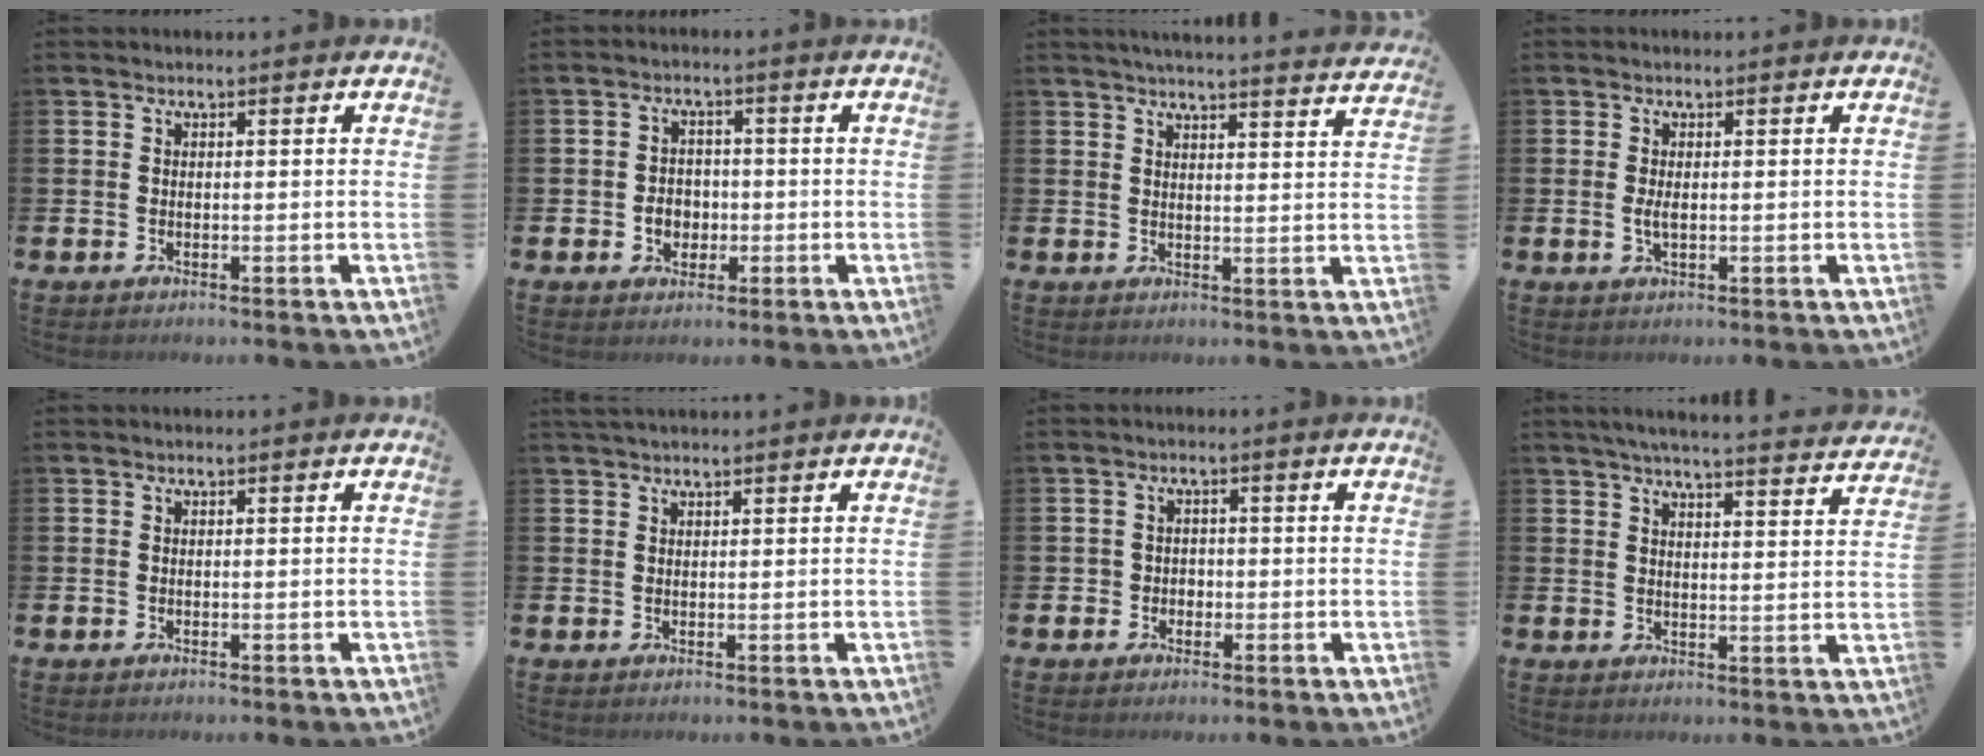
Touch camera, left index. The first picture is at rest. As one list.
[{"total": 3.3, "force": [-0.8, 2.7, 1.6], "torque": [-0.022, -0.001, -0.022]}, {"total": 4.3, "force": [4.2, -0.8, 0.5], "torque": [-0.017, -0.028, 0.073]}, {"total": 1.7, "force": [0.0, 0.7, 1.6], "torque": [-0.023, 0.000, -0.003]}, {"total": 0.0}, {"total": 1.3, "force": [1.2, 0.1, 0.4], "torque": [-0.006, 0.000, 0.022]}, {"total": 1.8, "force": [-0.5, 1.7, 0.2], "torque": [-0.001, 0.004, -0.016]}, {"total": 5.0, "force": [4.8, -0.3, 1.2], "torque": [-0.026, -0.033, 0.082]}]